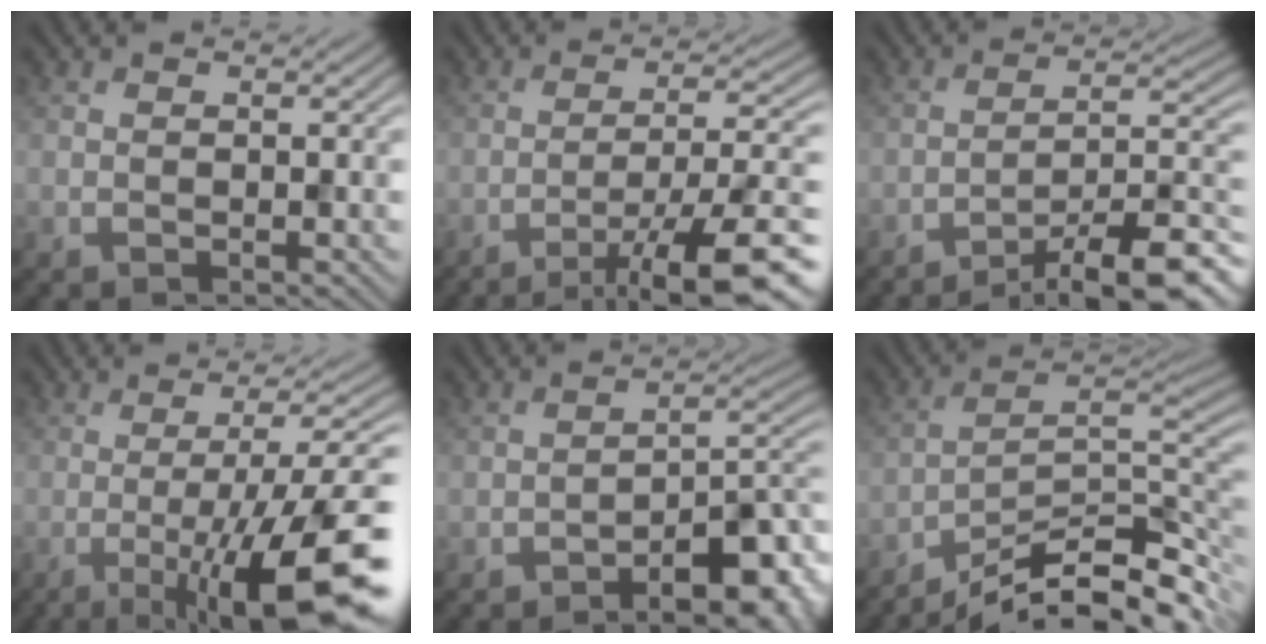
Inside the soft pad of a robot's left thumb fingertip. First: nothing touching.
{"total": 12.9, "force": [-8.0, 2.4, 9.8], "torque": [-0.156, 0.007, -0.118]}
{"total": 13.7, "force": [-10.0, 2.7, 9.0], "torque": [-0.148, 0.005, -0.148]}
{"total": 14.9, "force": [-5.0, 3.4, 13.7], "torque": [-0.173, 0.006, -0.083]}
{"total": 10.0, "force": [-6.4, 3.2, 7.0], "torque": [-0.085, 0.007, -0.097]}
{"total": 14.0, "force": [-10.6, 3.2, 8.6], "torque": [-0.143, 0.001, -0.176]}